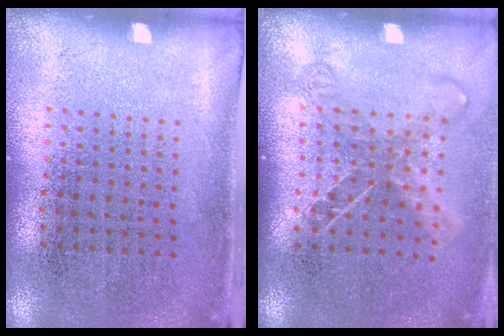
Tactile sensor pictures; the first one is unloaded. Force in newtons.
{"total": 1.5, "press": 1.2, "slide": 1.0}